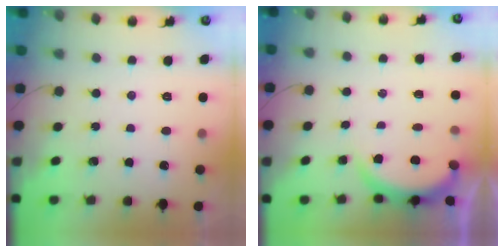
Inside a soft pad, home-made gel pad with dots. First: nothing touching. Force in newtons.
{"total": 3.2, "press": 3.2, "slide": 0.6}